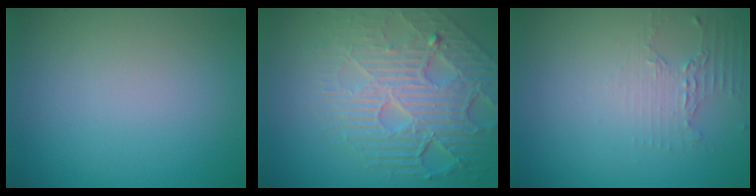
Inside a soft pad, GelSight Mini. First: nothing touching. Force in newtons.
{"total": 8.5, "press": 5.8, "slide": 6.2}
{"total": 2.2, "press": 1.6, "slide": 1.5}